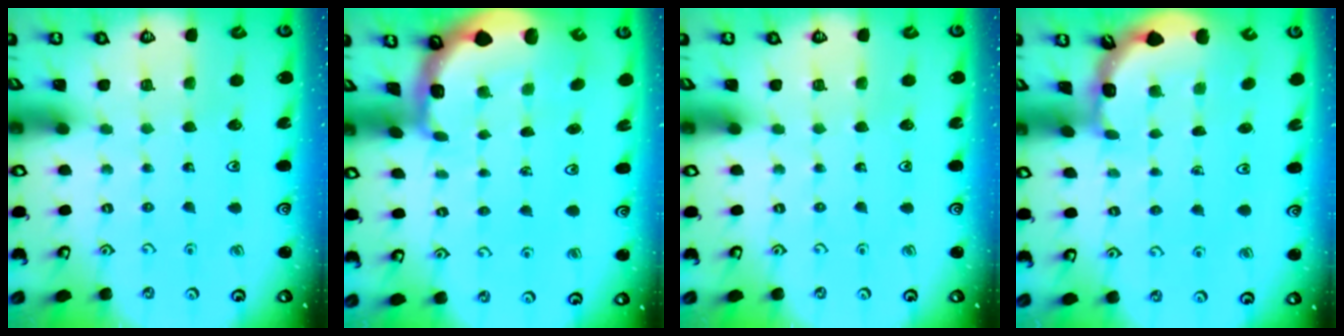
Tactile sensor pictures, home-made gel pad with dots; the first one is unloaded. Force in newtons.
{"total": 2.3, "press": 2.2, "slide": 0.7}
{"total": 0.0}
{"total": 2.2, "press": 2.2, "slide": 0.4}